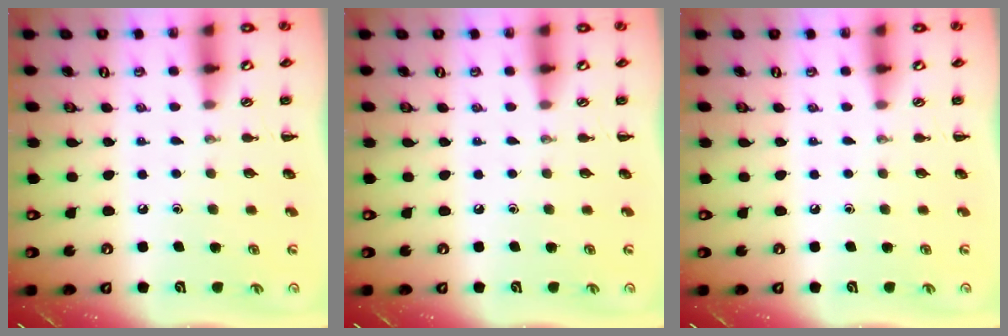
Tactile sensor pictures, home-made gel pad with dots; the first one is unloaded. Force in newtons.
{"total": 0.0}
{"total": 0.0}